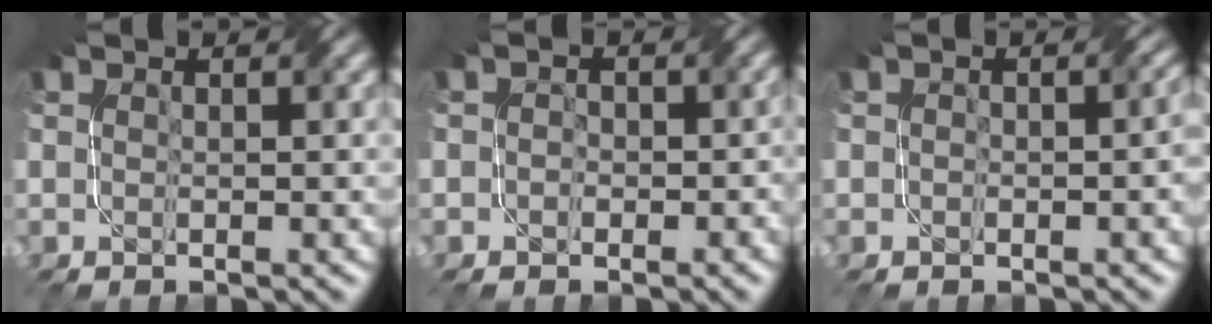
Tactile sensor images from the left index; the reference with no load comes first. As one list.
[{"total": 1.7, "force": [-0.2, 1.5, 0.8], "torque": [-0.001, 0.003, -0.008]}, {"total": 1.9, "force": [-0.3, 1.1, 1.5], "torque": [-0.020, 0.002, -0.003]}]